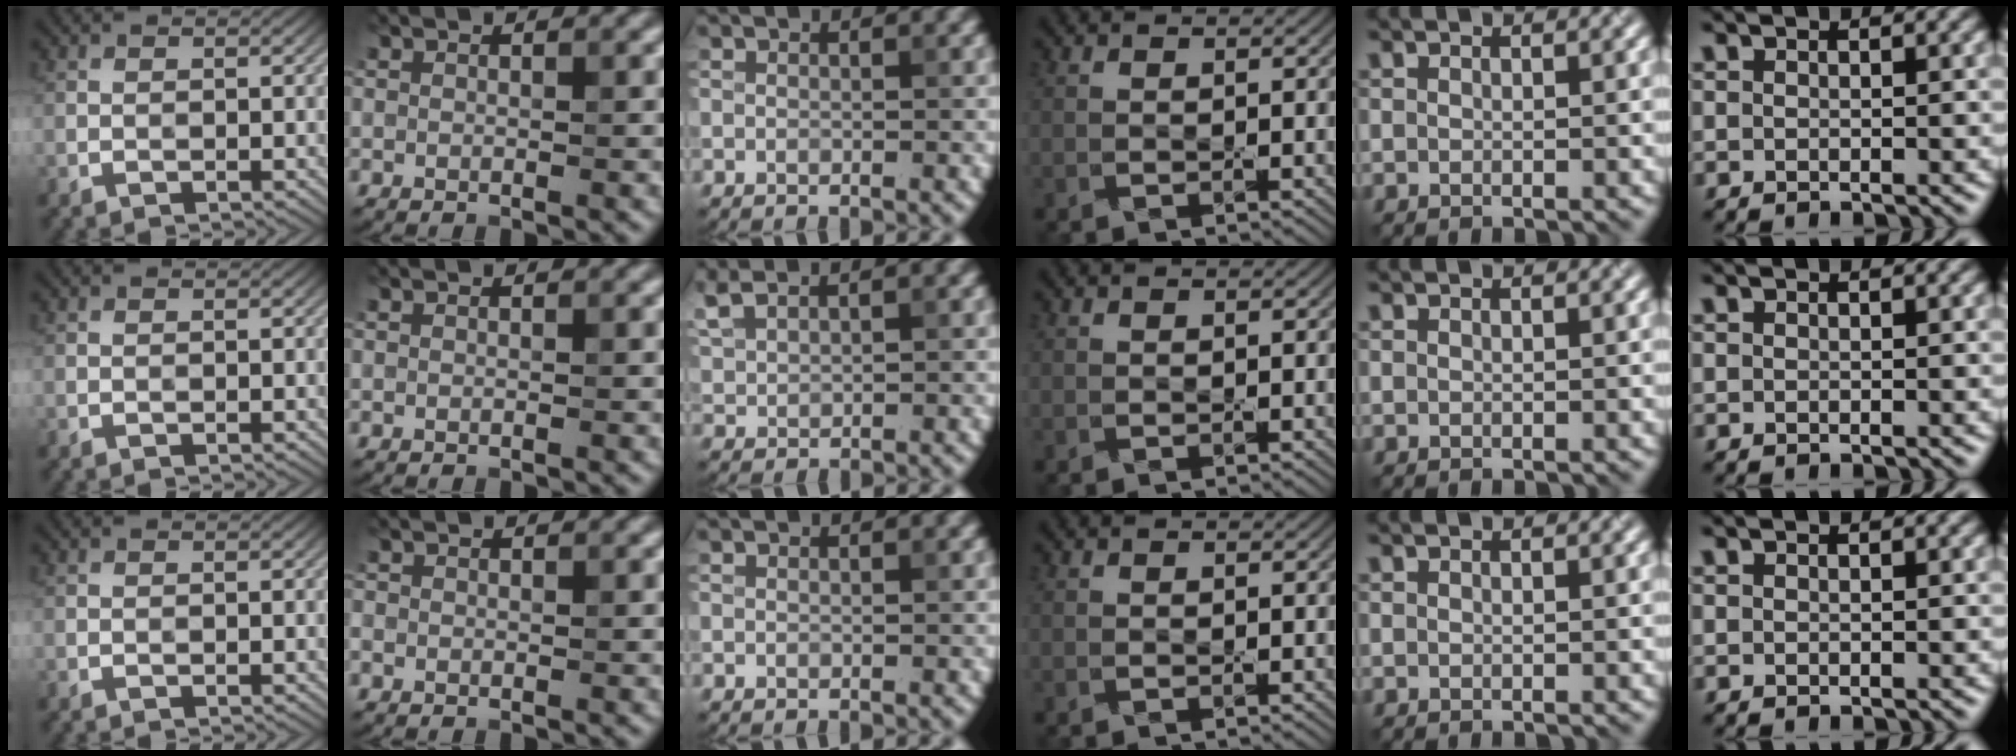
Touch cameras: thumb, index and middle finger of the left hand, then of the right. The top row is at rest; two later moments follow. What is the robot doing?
{"motion": "press", "object": "calculator"}